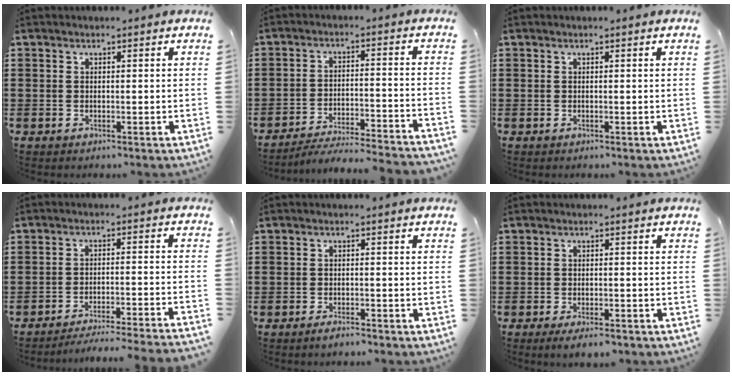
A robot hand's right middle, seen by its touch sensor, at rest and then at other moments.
{"total": 5.1, "force": [-4.9, -0.1, 1.5], "torque": [-0.033, -0.009, -0.099]}
{"total": 0.0}
{"total": 4.4, "force": [-4.1, -0.5, 1.3], "torque": [-0.022, -0.008, -0.084]}
{"total": 1.4, "force": [-1.2, 0.2, 0.7], "torque": [-0.014, -0.004, -0.022]}
{"total": 1.9, "force": [-1.4, 0.3, 1.1], "torque": [-0.021, 0.001, -0.027]}